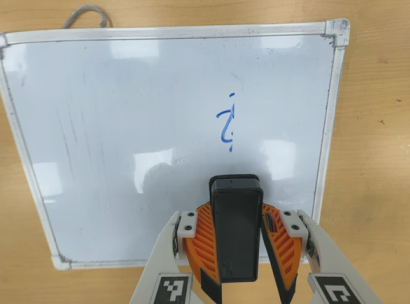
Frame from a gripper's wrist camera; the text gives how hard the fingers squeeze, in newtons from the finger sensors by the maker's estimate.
{"total": 8.8, "left": 8.5, "right": 9.1}